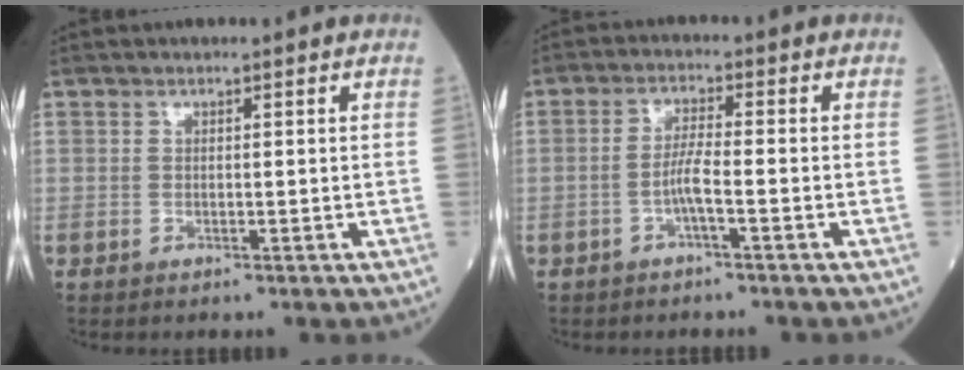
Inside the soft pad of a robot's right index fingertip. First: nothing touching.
{"total": 3.5, "force": [-1.3, 0.1, 3.2], "torque": [-0.065, 0.005, -0.029]}